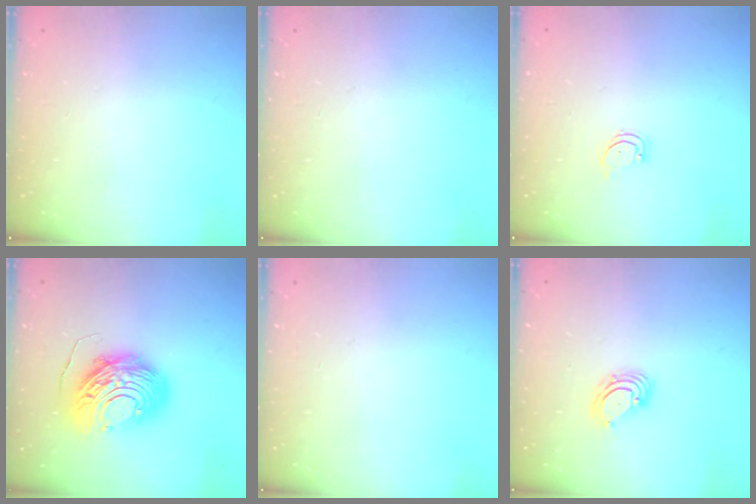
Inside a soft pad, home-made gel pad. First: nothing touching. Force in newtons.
{"total": 0.0}
{"total": 2.3, "press": 2.3, "slide": 0.1}
{"total": 13.7, "press": 13.6, "slide": 1.4}
{"total": 0.0}
{"total": 3.7, "press": 3.7, "slide": 0.1}